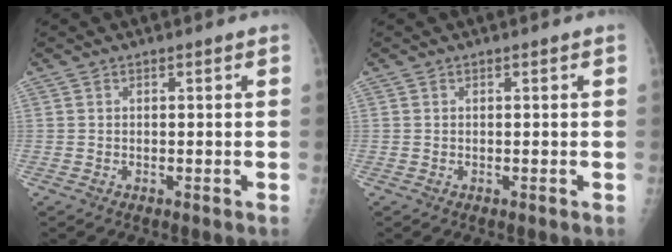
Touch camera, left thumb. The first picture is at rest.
{"total": 0.0}